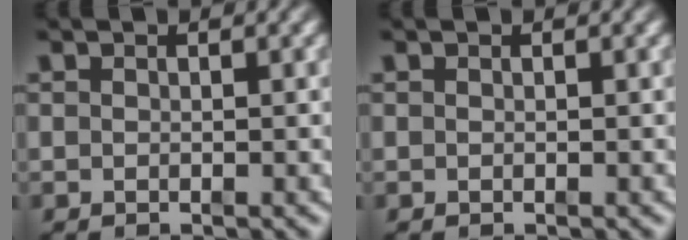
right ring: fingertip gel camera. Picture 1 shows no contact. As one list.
[{"total": 0.0}]